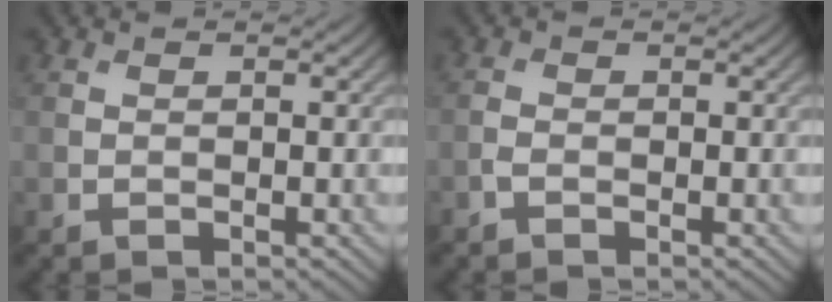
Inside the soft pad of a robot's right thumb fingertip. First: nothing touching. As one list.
[{"total": 1.2, "force": [-0.8, 0.6, 0.6], "torque": [-0.016, 0.001, -0.020]}]